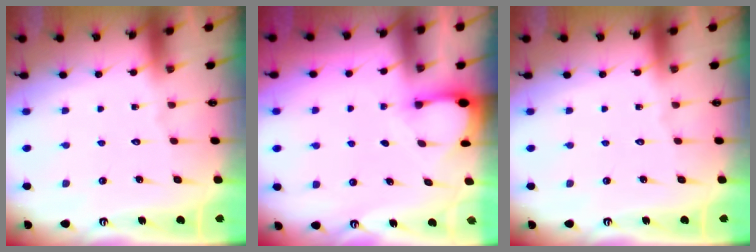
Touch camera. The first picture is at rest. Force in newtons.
{"total": 3.4, "press": 3.4, "slide": 0.3}
{"total": 0.0}